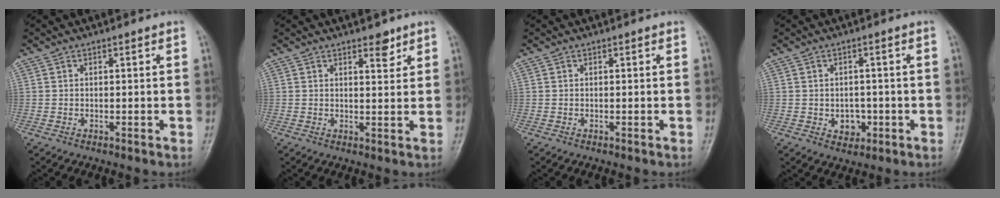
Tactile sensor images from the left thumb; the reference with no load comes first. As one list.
[{"total": 3.1, "force": [2.2, 1.3, 1.8], "torque": [-0.012, -0.014, 0.032]}, {"total": 0.0}, {"total": 3.9, "force": [-0.9, 3.1, 2.1], "torque": [-0.008, 0.006, -0.007]}]